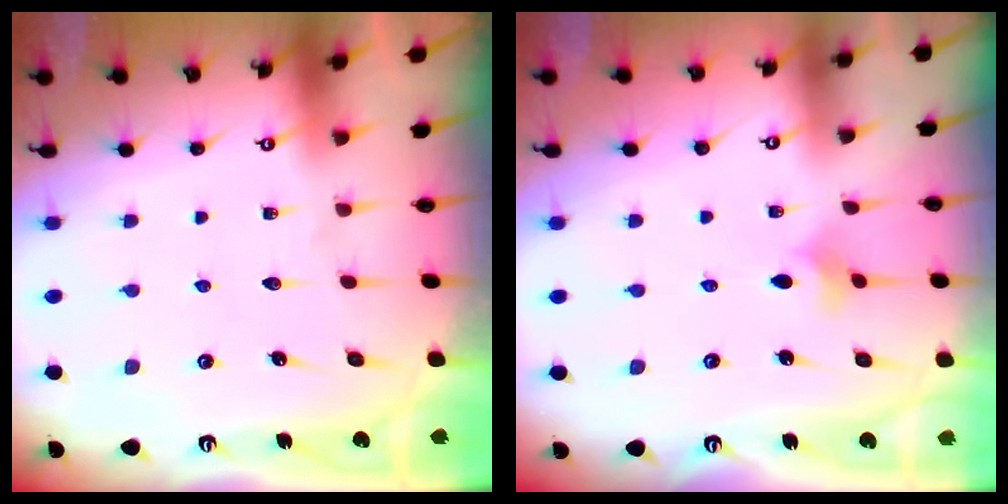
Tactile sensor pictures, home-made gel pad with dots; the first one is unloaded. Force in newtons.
{"total": 3.0, "press": 2.9, "slide": 0.5}